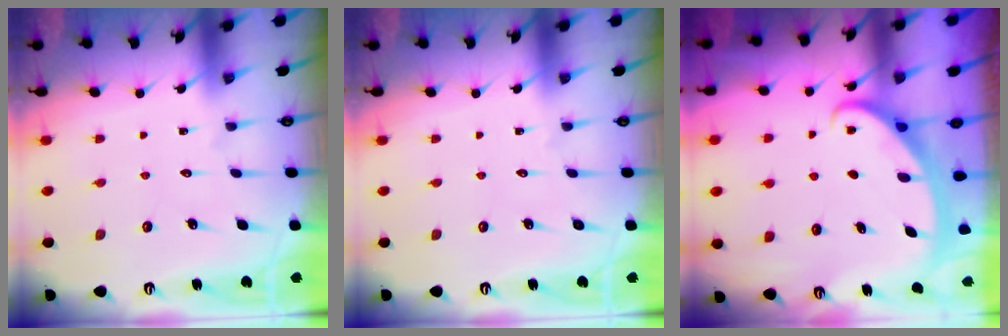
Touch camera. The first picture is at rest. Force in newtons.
{"total": 0.0}
{"total": 2.6, "press": 2.6, "slide": 0.4}